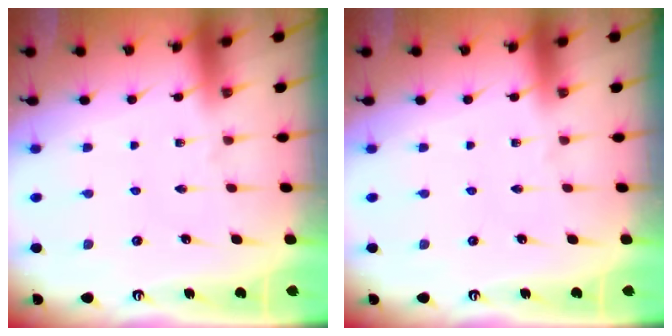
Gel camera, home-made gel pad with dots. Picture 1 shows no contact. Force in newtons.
{"total": 0.0}